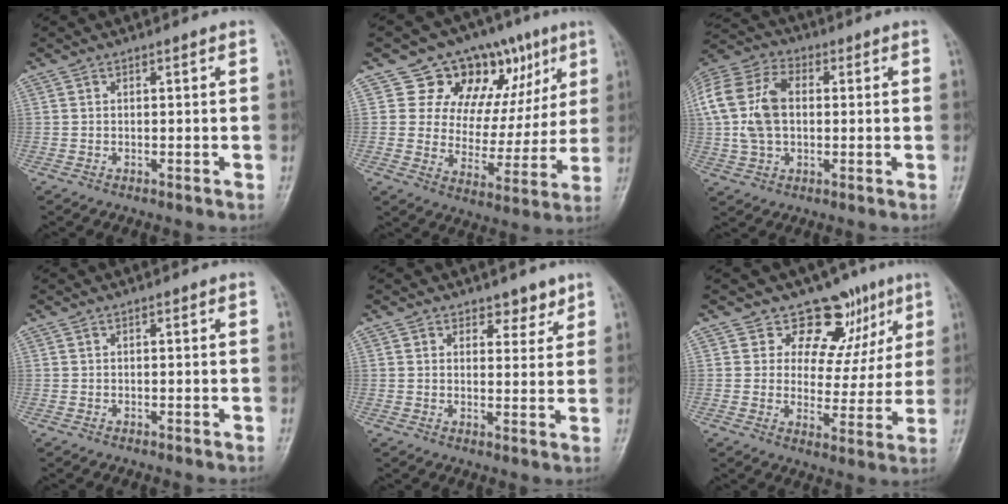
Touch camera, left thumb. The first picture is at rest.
{"total": 17.0, "force": [8.4, 11.9, 8.7], "torque": [-0.053, -0.014, 0.129]}
{"total": 16.9, "force": [1.6, 11.5, 12.3], "torque": [-0.277, 0.025, 0.027]}
{"total": 0.0}
{"total": 3.8, "force": [2.8, 2.3, 1.2], "torque": [0.013, -0.019, 0.040]}
{"total": 11.1, "force": [7.1, 7.7, 3.9], "torque": [-0.004, -0.032, 0.095]}